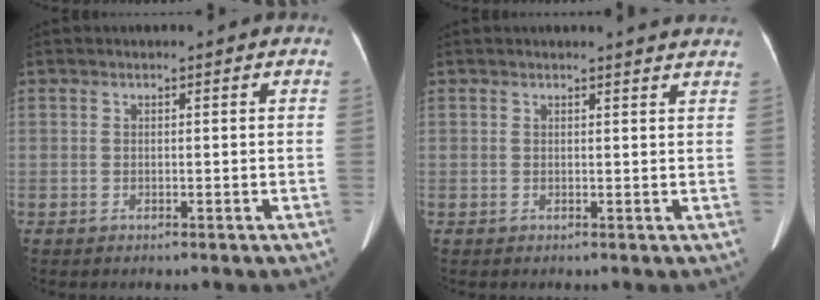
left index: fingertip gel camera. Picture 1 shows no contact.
{"total": 3.9, "force": [3.8, -0.1, 0.9], "torque": [-0.015, -0.004, 0.029]}